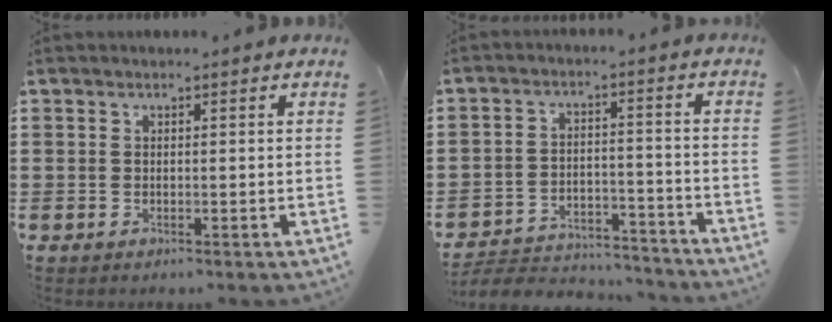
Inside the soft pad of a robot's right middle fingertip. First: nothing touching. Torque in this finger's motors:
{"motor_torque": [1.13, -0.17, -0.02, 0.00]}